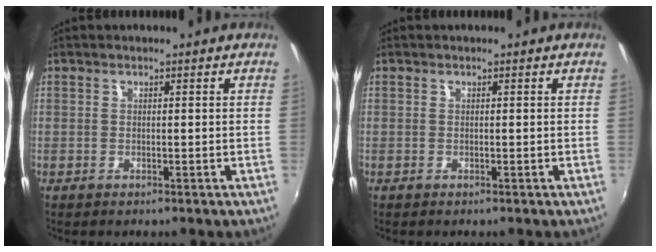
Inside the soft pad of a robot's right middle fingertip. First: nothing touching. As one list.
[{"total": 0.0}]